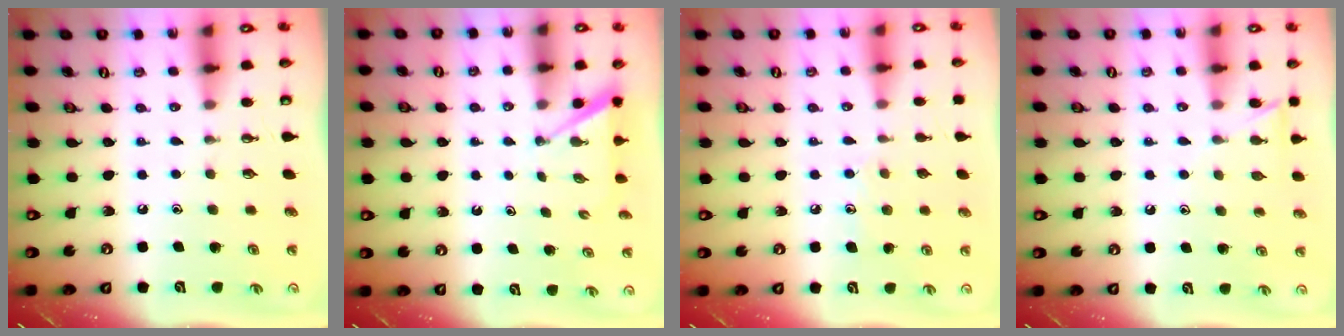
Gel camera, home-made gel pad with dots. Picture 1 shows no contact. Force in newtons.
{"total": 2.3, "press": 2.3, "slide": 0.3}
{"total": 7.1, "press": 7.1, "slide": 0.7}
{"total": 5.5, "press": 5.5, "slide": 0.6}